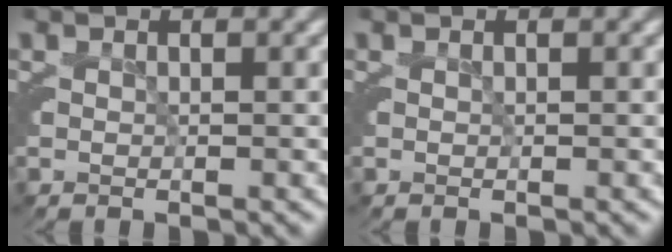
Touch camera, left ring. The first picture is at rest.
{"total": 0.0}